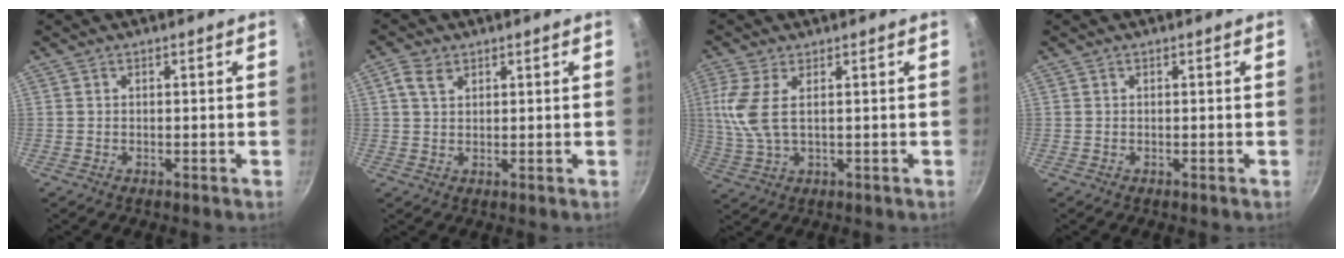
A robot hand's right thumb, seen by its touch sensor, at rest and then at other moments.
{"total": 3.6, "force": [1.8, 2.3, 2.1], "torque": [-0.033, 0.000, 0.032]}
{"total": 7.4, "force": [1.7, 3.0, 6.5], "torque": [-0.152, -0.002, 0.037]}
{"total": 0.0}